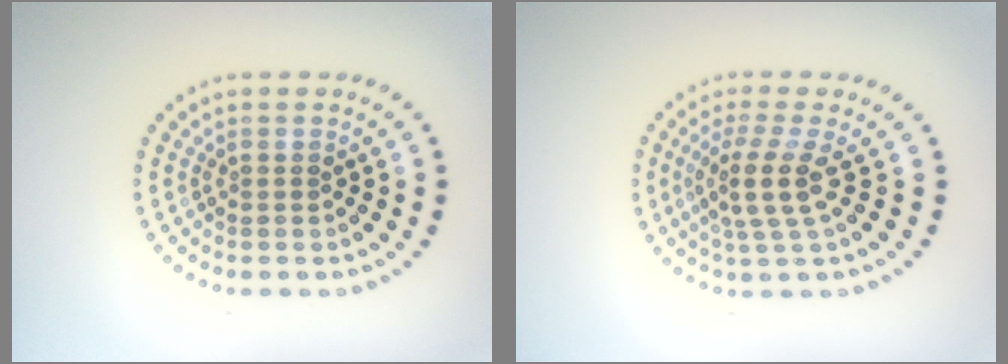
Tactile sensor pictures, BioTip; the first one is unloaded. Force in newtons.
{"total": 3.4, "press": 2.3, "slide": 2.4}